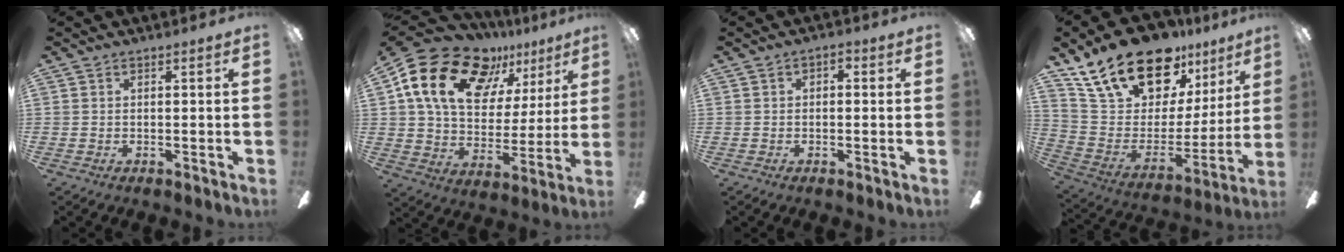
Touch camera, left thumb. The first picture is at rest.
{"total": 21.4, "force": [11.8, 13.4, 11.9], "torque": [-0.203, -0.053, 0.217]}
{"total": 1.5, "force": [-0.6, 1.0, 0.9], "torque": [-0.015, 0.009, -0.012]}
{"total": 22.3, "force": [16.9, 10.3, 10.2], "torque": [-0.182, -0.113, 0.312]}